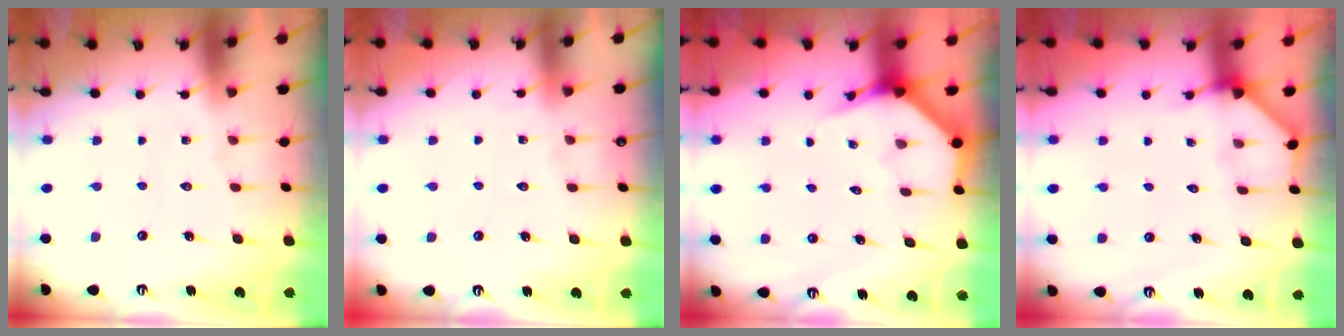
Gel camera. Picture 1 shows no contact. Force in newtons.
{"total": 4.3, "press": 4.2, "slide": 0.6}
{"total": 3.9, "press": 3.8, "slide": 0.4}
{"total": 3.6, "press": 3.6, "slide": 0.4}